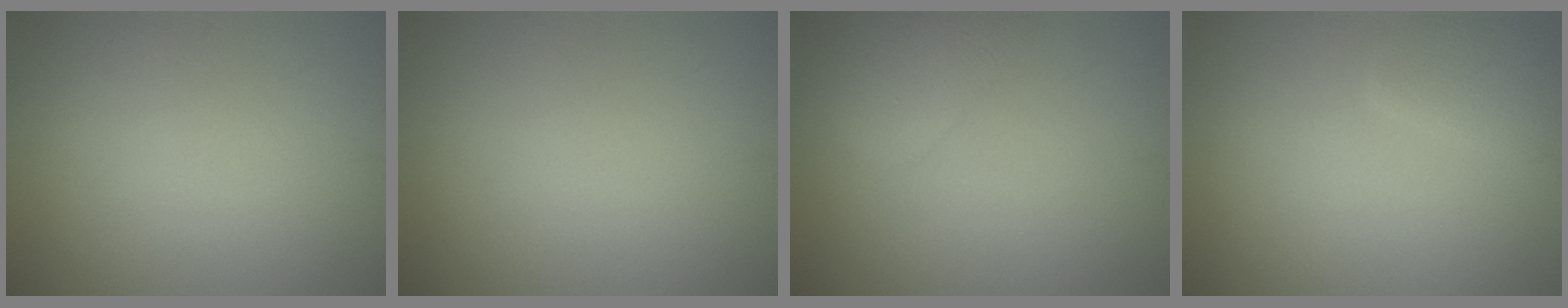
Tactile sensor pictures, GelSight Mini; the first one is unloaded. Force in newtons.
{"total": 0.0}
{"total": 2.2, "press": 2.1, "slide": 0.2}
{"total": 2.3, "press": 2.3, "slide": 0.2}